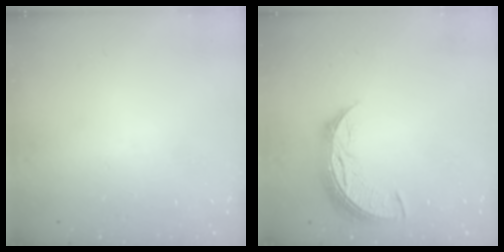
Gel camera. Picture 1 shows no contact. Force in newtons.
{"total": 8.6, "press": 8.6, "slide": 0.8}